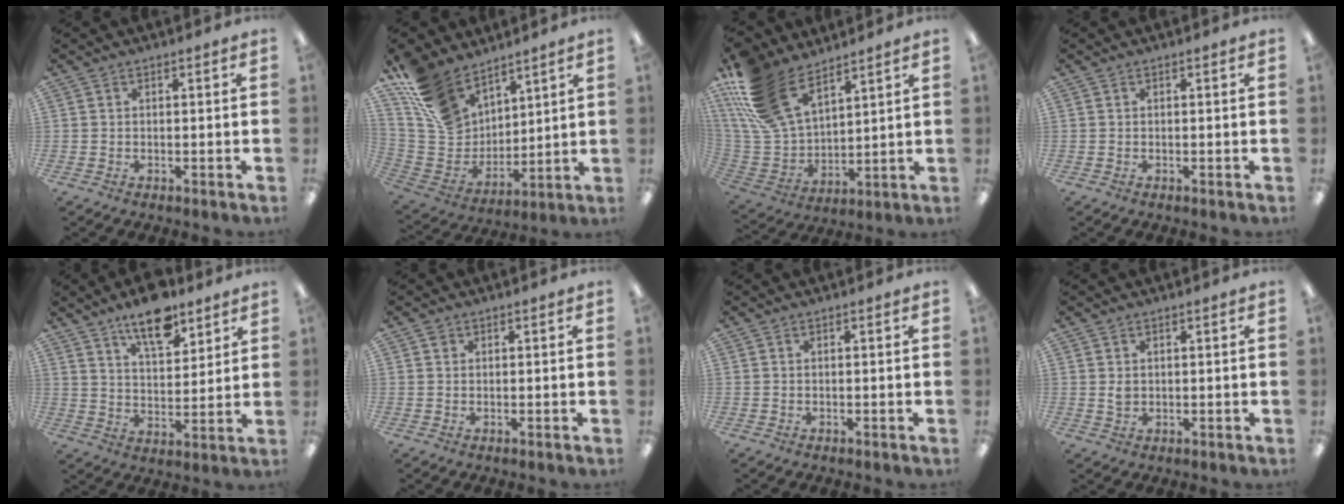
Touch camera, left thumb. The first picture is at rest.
{"total": 16.7, "force": [11.7, 10.3, 6.1], "torque": [-0.141, -0.064, 0.232]}
{"total": 20.2, "force": [13.4, 10.6, 10.7], "torque": [-0.261, -0.065, 0.251]}
{"total": 0.0}
{"total": 12.1, "force": [8.9, 5.1, 6.4], "torque": [-0.090, -0.048, 0.154]}
{"total": 0.8, "force": [0.5, 0.6, 0.1], "torque": [-0.002, 0.002, 0.009]}
{"total": 0.0}
{"total": 1.8, "force": [0.6, 1.4, 1.0], "torque": [-0.013, 0.000, 0.008]}